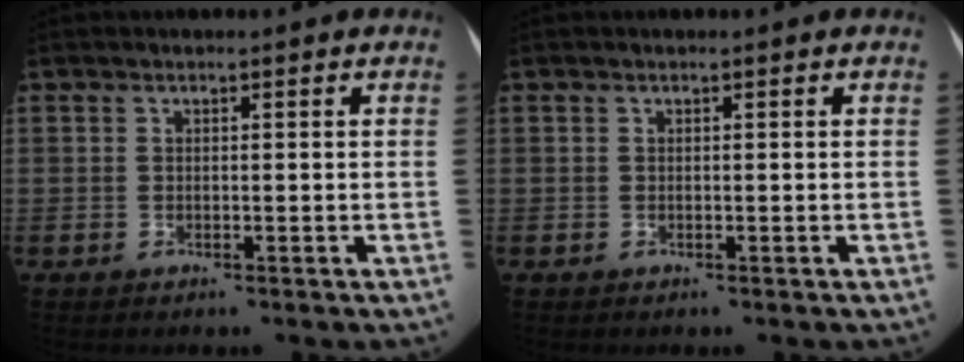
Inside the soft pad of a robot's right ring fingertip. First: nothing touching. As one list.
[{"total": 0.0}]